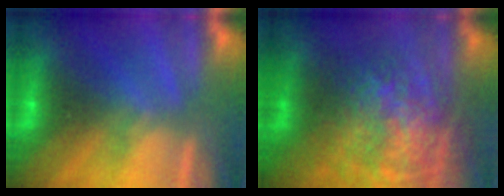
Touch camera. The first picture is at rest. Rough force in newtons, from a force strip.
{"total": 7.5}